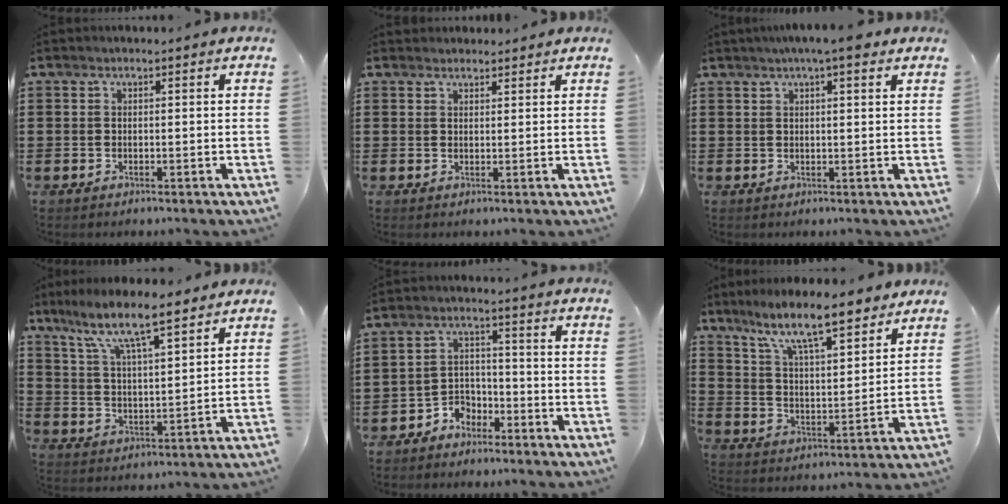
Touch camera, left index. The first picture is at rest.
{"total": 1.7, "force": [1.6, 0.5, 0.0], "torque": [-0.005, 0.002, 0.032]}
{"total": 3.9, "force": [2.6, 0.5, 2.9], "torque": [-0.054, 0.004, 0.043]}
{"total": 8.2, "force": [6.6, 1.2, 4.7], "torque": [-0.117, -0.029, 0.111]}
{"total": 4.0, "force": [-3.6, 1.7, 0.4], "torque": [-0.016, 0.010, -0.075]}
{"total": 9.8, "force": [8.0, 1.6, 5.4], "torque": [-0.123, -0.033, 0.137]}